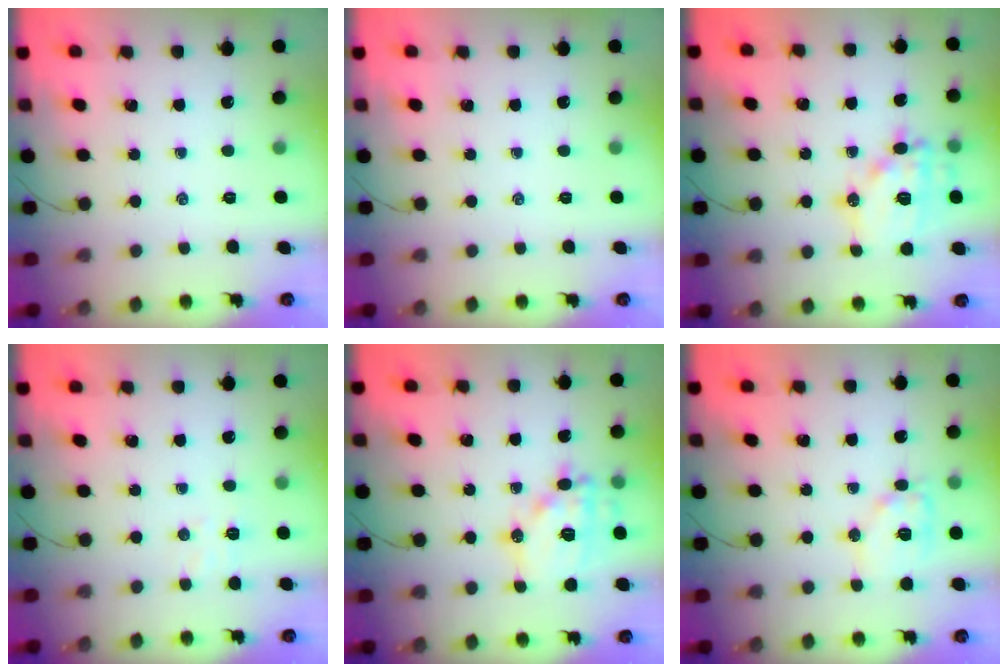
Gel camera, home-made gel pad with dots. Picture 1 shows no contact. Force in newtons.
{"total": 0.0}
{"total": 15.0, "press": 14.8, "slide": 2.4}
{"total": 4.7, "press": 4.6, "slide": 1.2}
{"total": 15.0, "press": 14.8, "slide": 2.4}
{"total": 11.1, "press": 11.1, "slide": 1.2}